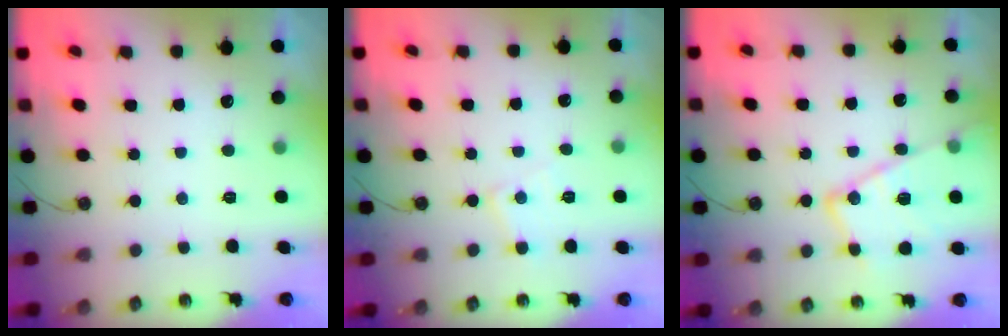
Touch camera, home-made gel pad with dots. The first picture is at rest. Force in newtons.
{"total": 6.8, "press": 6.7, "slide": 0.7}
{"total": 17.2, "press": 17.2, "slide": 1.3}